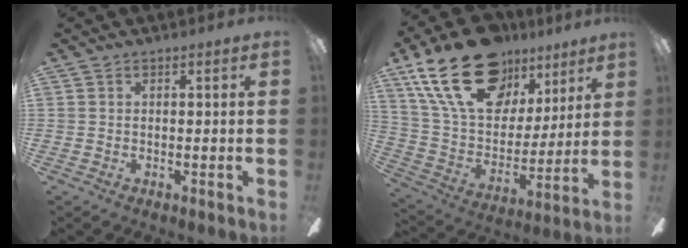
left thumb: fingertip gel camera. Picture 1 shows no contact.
{"total": 25.4, "force": [15.0, 14.9, 14.0], "torque": [-0.255, -0.071, 0.274]}